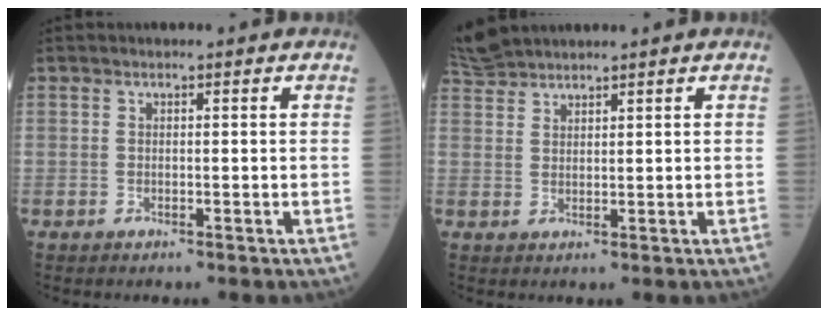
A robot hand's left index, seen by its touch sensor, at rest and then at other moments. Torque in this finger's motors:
{"motor_torque": [0.57, -1.57, 0.02, 0.04]}